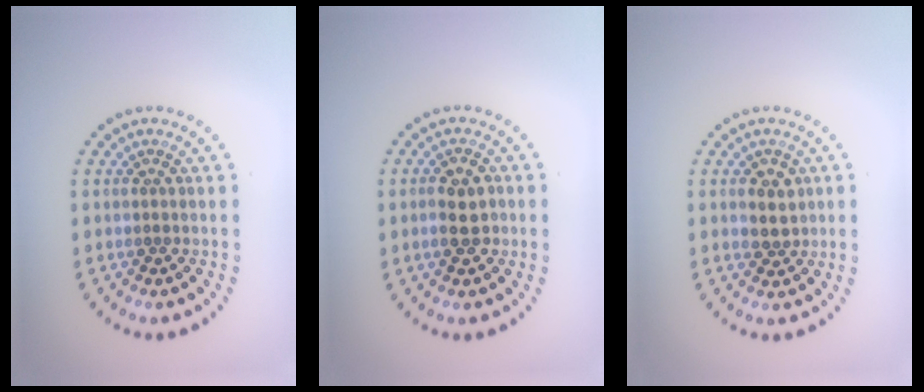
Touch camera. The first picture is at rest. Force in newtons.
{"total": 2.7, "press": 2.7, "slide": 0.5}
{"total": 2.0, "press": 2.0, "slide": 0.6}